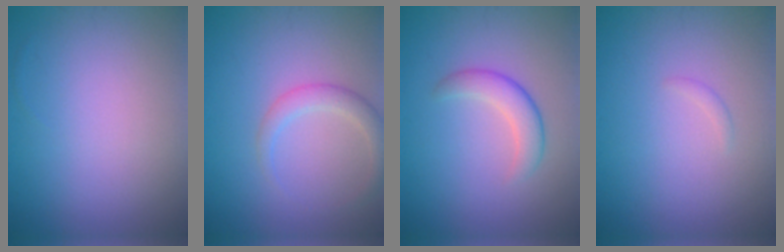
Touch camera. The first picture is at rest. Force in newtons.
{"total": 2.4, "press": 2.4, "slide": 0.2}
{"total": 2.8, "press": 2.8, "slide": 0.2}
{"total": 0.5, "press": 0.5, "slide": 0.0}